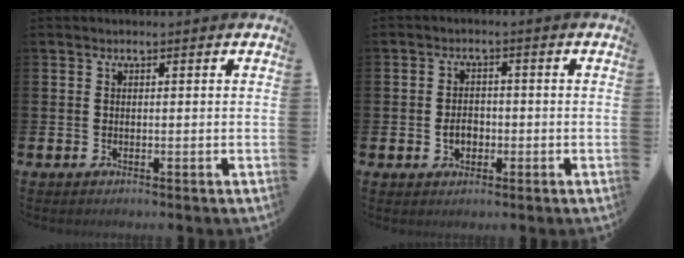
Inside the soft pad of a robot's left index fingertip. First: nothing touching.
{"total": 2.6, "force": [-0.7, 1.9, 1.6], "torque": [-0.017, -0.002, -0.019]}